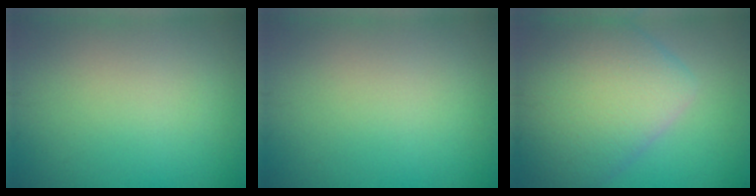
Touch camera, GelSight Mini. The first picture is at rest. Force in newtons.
{"total": 0.0}
{"total": 9.3, "press": 9.3, "slide": 0.3}